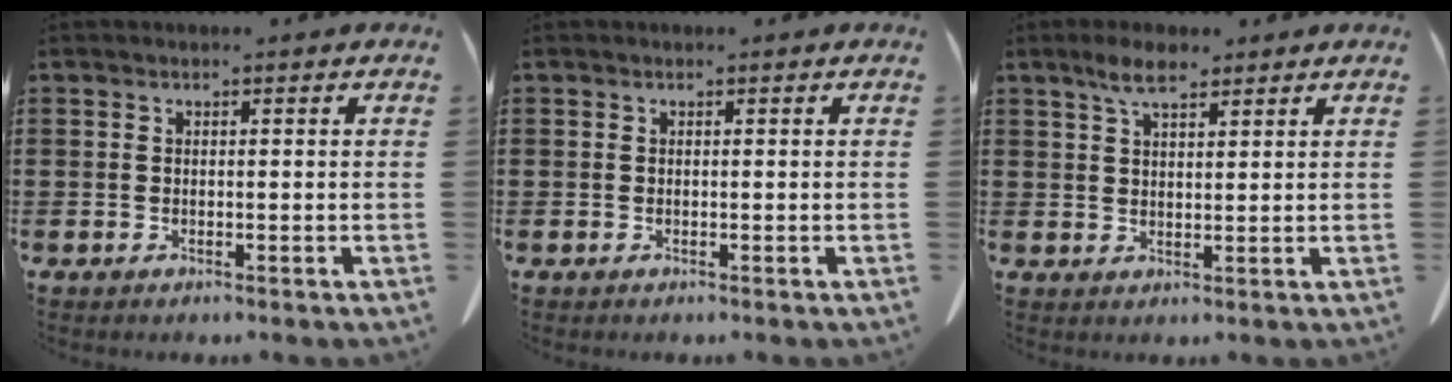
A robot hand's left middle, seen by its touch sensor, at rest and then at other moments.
{"total": 0.0}
{"total": 4.7, "force": [3.2, 1.4, 3.2], "torque": [-0.069, 0.003, 0.059]}